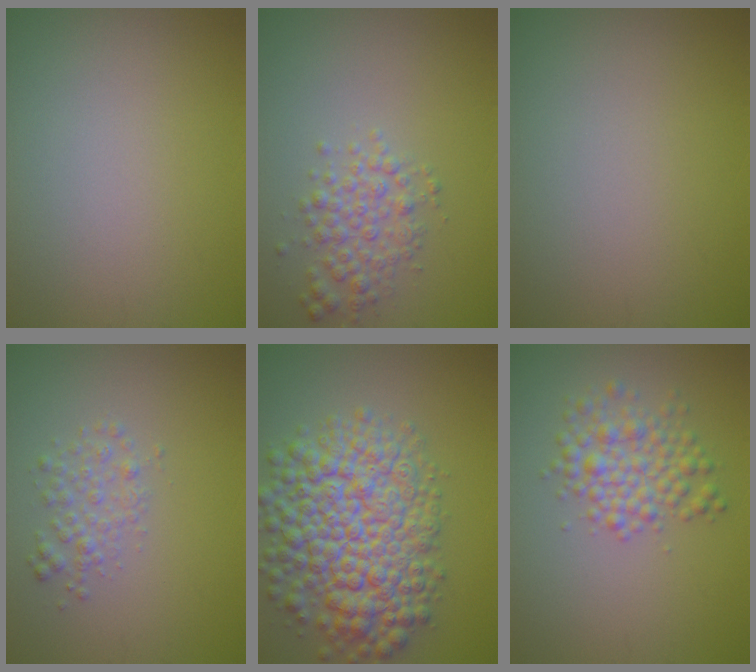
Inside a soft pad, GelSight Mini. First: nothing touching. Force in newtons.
{"total": 2.8, "press": 2.8, "slide": 0.1}
{"total": 0.0}
{"total": 2.0, "press": 2.0, "slide": 0.1}
{"total": 10.3, "press": 10.3, "slide": 0.4}
{"total": 3.8, "press": 3.8, "slide": 0.0}